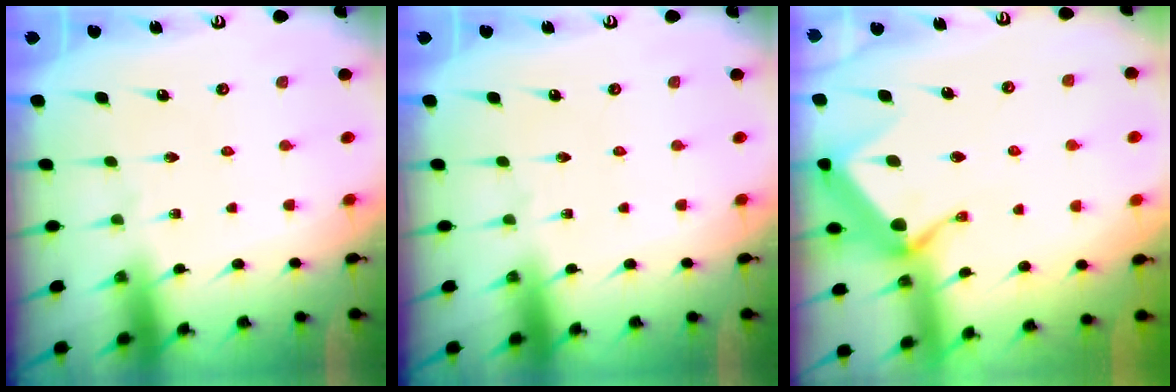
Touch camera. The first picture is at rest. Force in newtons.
{"total": 0.0}
{"total": 9.7, "press": 9.7, "slide": 0.7}